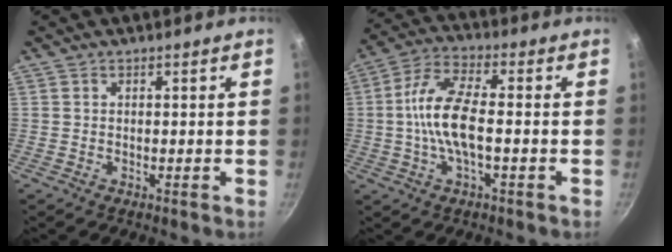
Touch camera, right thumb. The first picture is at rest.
{"total": 11.0, "force": [-1.1, 4.2, 10.1], "torque": [-0.205, 0.027, -0.035]}